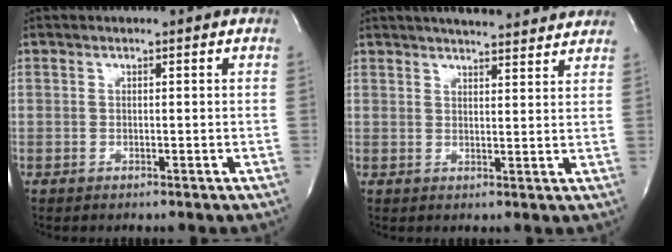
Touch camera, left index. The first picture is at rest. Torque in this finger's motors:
{"motor_torque": [0.09, -0.18, 0.43, 0.09]}